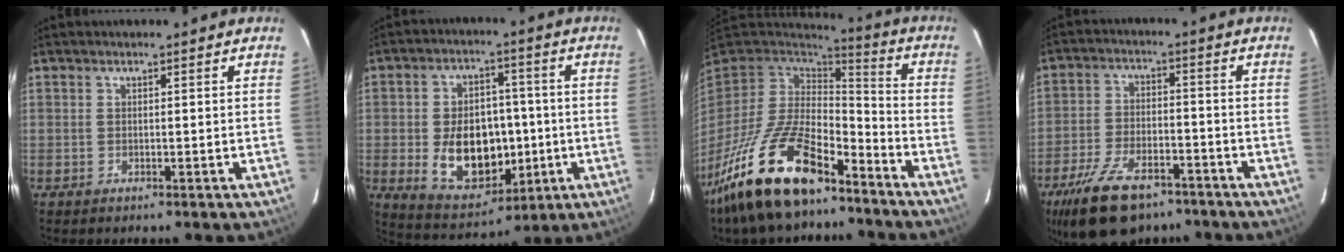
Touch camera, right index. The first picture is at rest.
{"total": 15.1, "force": [-2.3, 10.3, 10.9], "torque": [-0.210, 0.008, -0.011]}
{"total": 22.8, "force": [-15.5, 8.7, 14.2], "torque": [-0.295, -0.034, -0.273]}
{"total": 15.9, "force": [-11.0, 7.6, 8.6], "torque": [-0.193, -0.017, -0.185]}